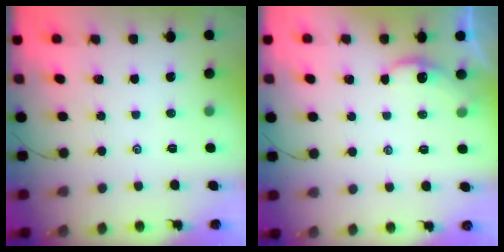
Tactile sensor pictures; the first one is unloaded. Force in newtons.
{"total": 1.6, "press": 1.5, "slide": 0.2}